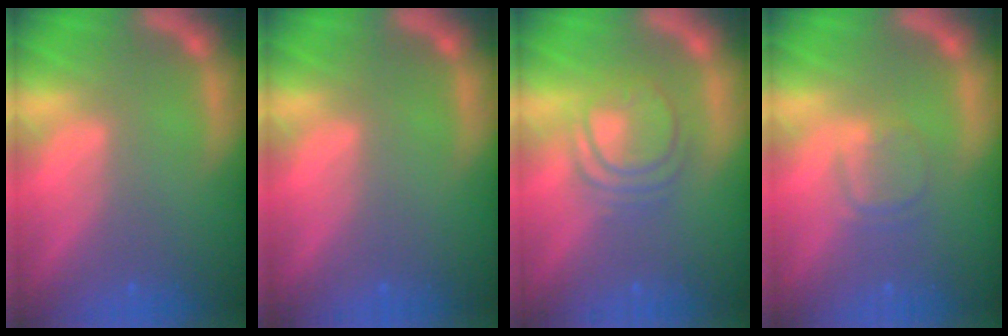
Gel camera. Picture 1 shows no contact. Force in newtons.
{"total": 0.0}
{"total": 5.0}
{"total": 2.4}